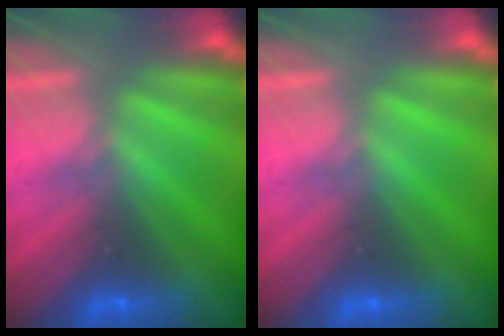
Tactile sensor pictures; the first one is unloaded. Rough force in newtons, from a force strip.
{"total": 0.0}